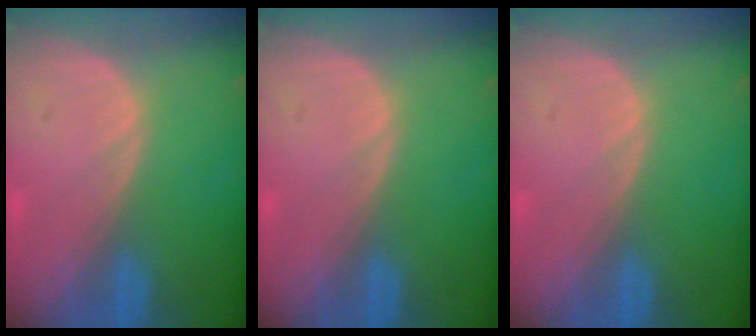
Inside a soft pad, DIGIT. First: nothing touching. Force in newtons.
{"total": 0.0}
{"total": 0.0}